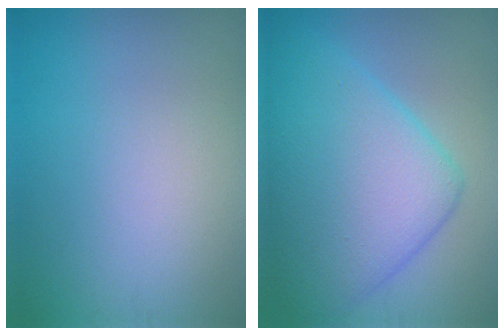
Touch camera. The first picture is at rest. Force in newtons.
{"total": 10.1, "press": 10.1, "slide": 0.2}